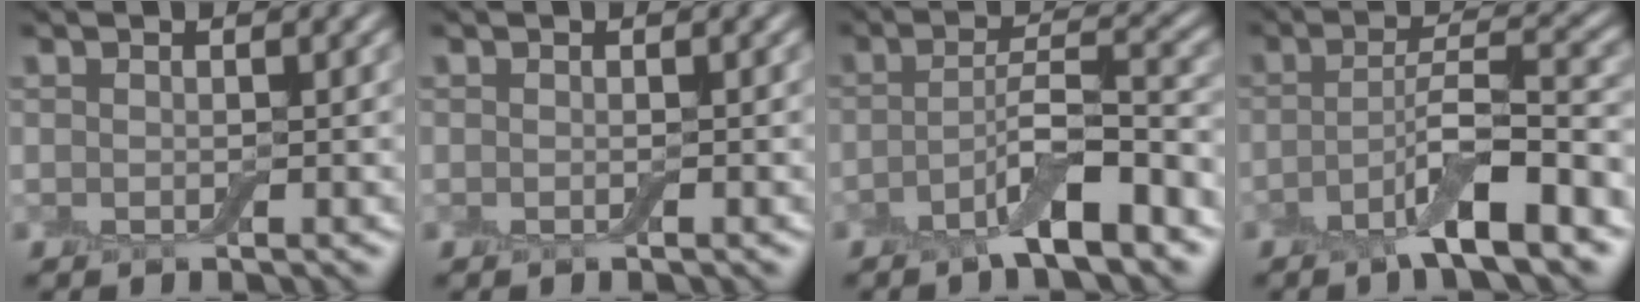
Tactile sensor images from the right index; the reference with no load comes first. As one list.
[{"total": 0.0}, {"total": 5.6, "force": [-3.2, 1.1, 4.4], "torque": [-0.073, 0.008, -0.061]}, {"total": 6.2, "force": [-3.3, 1.0, 5.1], "torque": [-0.084, 0.008, -0.064]}]